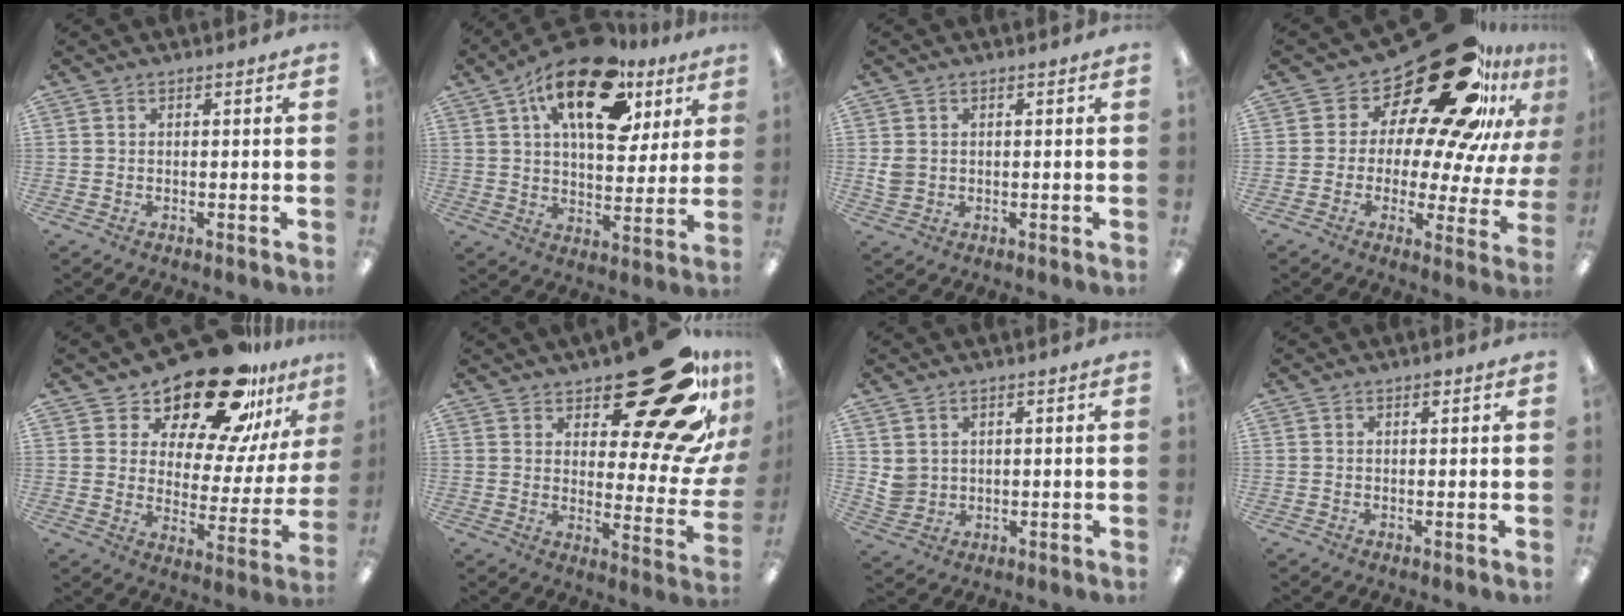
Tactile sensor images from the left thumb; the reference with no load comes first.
{"total": 19.8, "force": [10.7, 9.5, 13.7], "torque": [-0.220, -0.037, 0.179]}
{"total": 2.9, "force": [0.4, 2.6, 1.3], "torque": [-0.017, 0.002, 0.006]}
{"total": 26.9, "force": [17.9, 11.3, 16.5], "torque": [-0.237, -0.131, 0.311]}
{"total": 22.2, "force": [18.1, 7.3, 10.6], "torque": [-0.179, -0.129, 0.311]}
{"total": 28.4, "force": [17.4, 10.7, 19.8], "torque": [-0.220, -0.125, 0.290]}
{"total": 4.0, "force": [1.8, 3.5, 0.7], "torque": [-0.015, -0.003, 0.036]}
{"total": 1.3, "force": [0.9, 0.5, 0.7], "torque": [-0.007, -0.003, 0.015]}